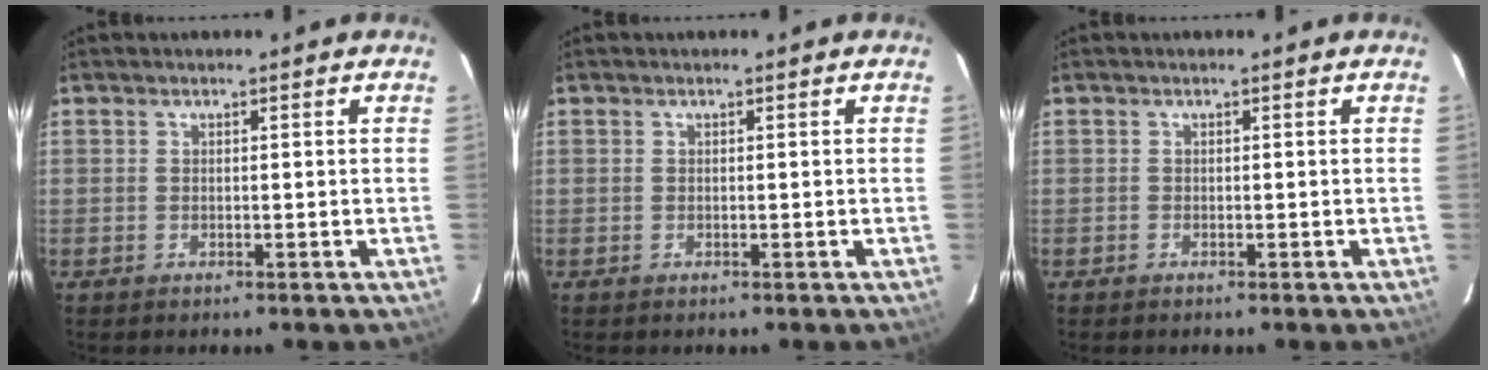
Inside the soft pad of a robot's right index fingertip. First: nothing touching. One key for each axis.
{"total": 0.0}
{"total": 0.0}